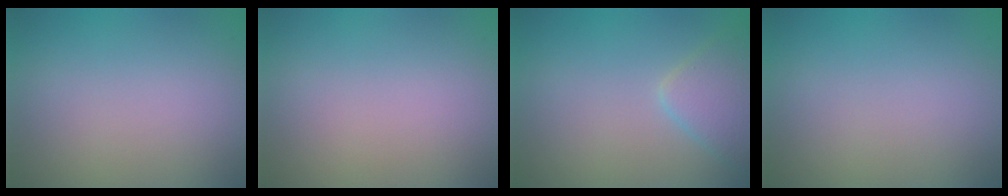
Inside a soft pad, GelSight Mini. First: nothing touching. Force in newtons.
{"total": 0.0}
{"total": 2.9, "press": 2.9, "slide": 0.0}
{"total": 0.0}